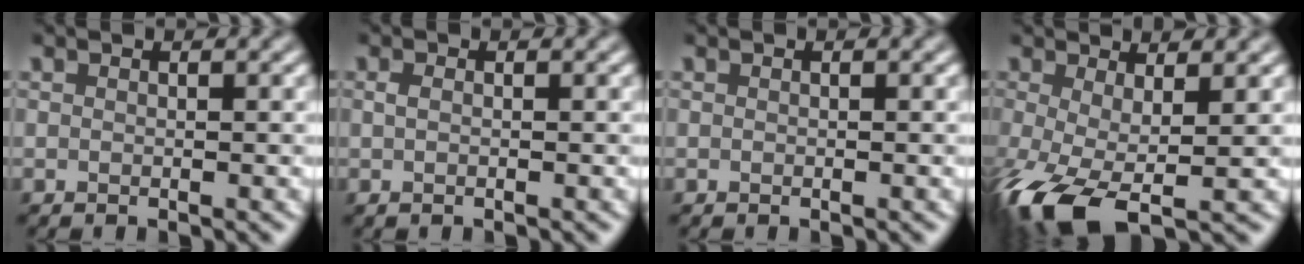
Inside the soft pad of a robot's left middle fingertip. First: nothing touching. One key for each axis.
{"total": 0.7, "fx": 0.0, "fy": 0.3, "fz": 0.6, "tx": -0.015, "ty": 0.000, "tz": 0.000}
{"total": 0.0}
{"total": 6.6, "fx": -2.3, "fy": 2.2, "fz": 5.8, "tx": -0.123, "ty": -0.011, "tz": -0.049}